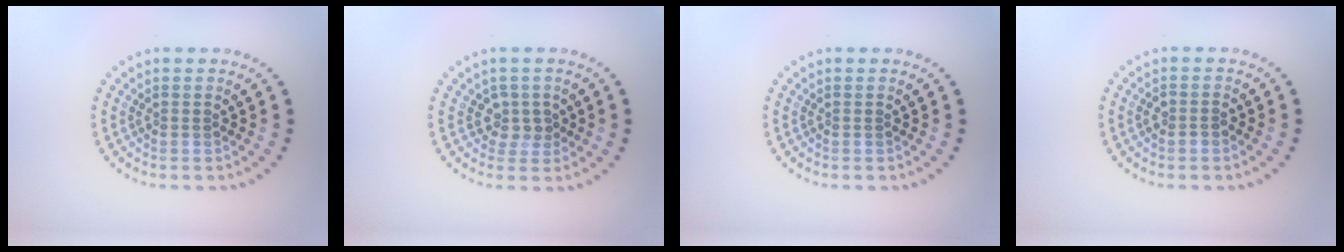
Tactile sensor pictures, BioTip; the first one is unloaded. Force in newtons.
{"total": 1.7, "press": 1.3, "slide": 1.1}
{"total": 0.0}
{"total": 1.2, "press": 1.1, "slide": 0.6}